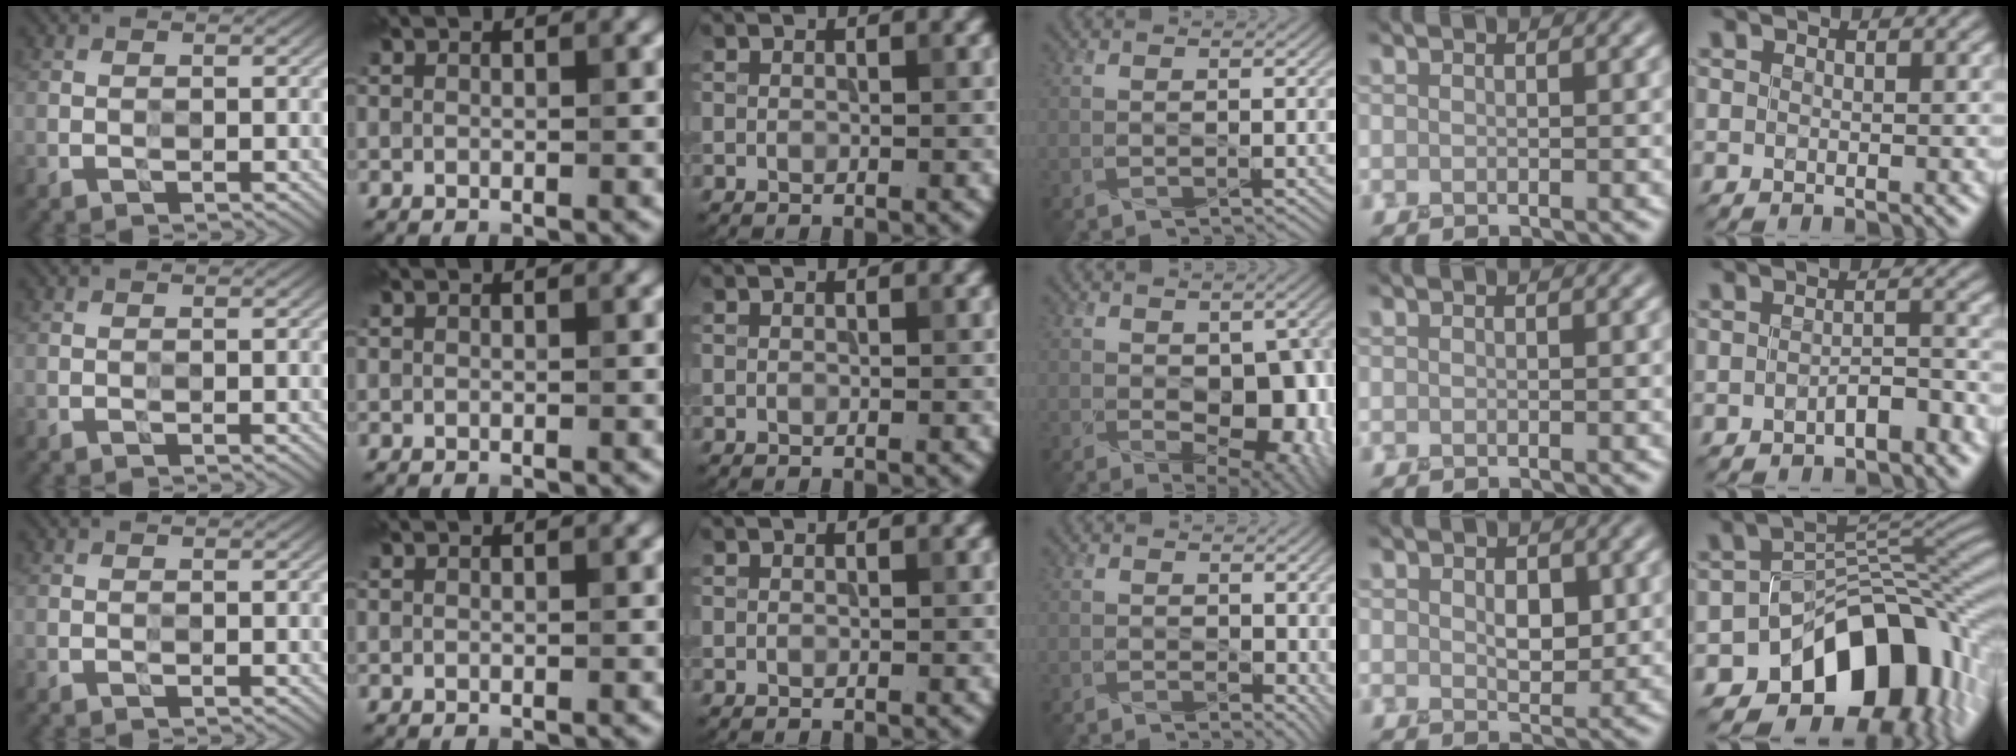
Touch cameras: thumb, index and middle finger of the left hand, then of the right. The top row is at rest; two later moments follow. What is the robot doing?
{"motion": "twist", "object": "kettle"}